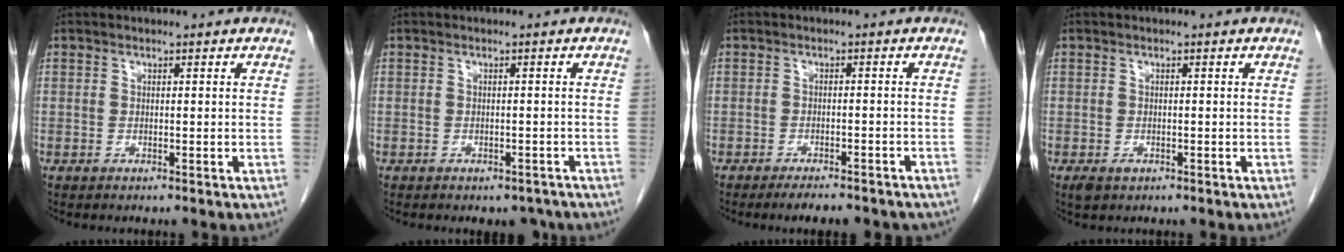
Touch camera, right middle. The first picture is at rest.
{"total": 2.7, "force": [-2.3, 1.5, 0.6], "torque": [-0.001, 0.004, -0.029]}
{"total": 7.9, "force": [-6.7, 1.8, 3.6], "torque": [-0.039, -0.001, -0.083]}
{"total": 1.6, "force": [-0.8, 0.9, 1.0], "torque": [-0.019, -0.001, -0.006]}